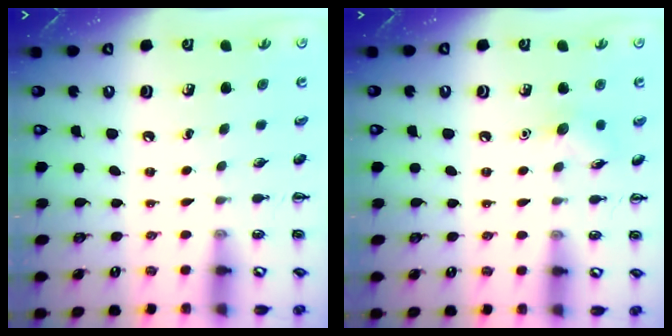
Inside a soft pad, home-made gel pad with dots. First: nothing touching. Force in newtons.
{"total": 5.9, "press": 5.7, "slide": 1.6}